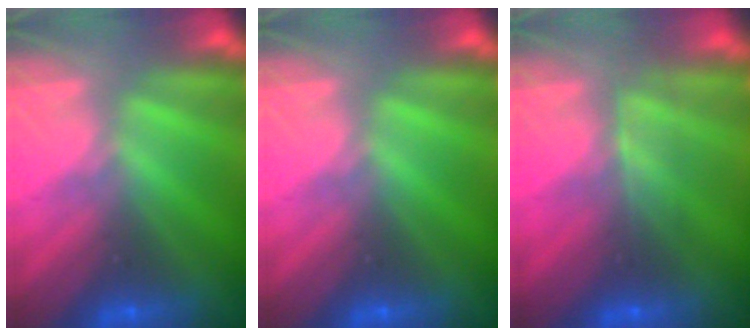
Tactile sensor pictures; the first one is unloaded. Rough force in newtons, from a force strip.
{"total": 0.0}
{"total": 2.4}